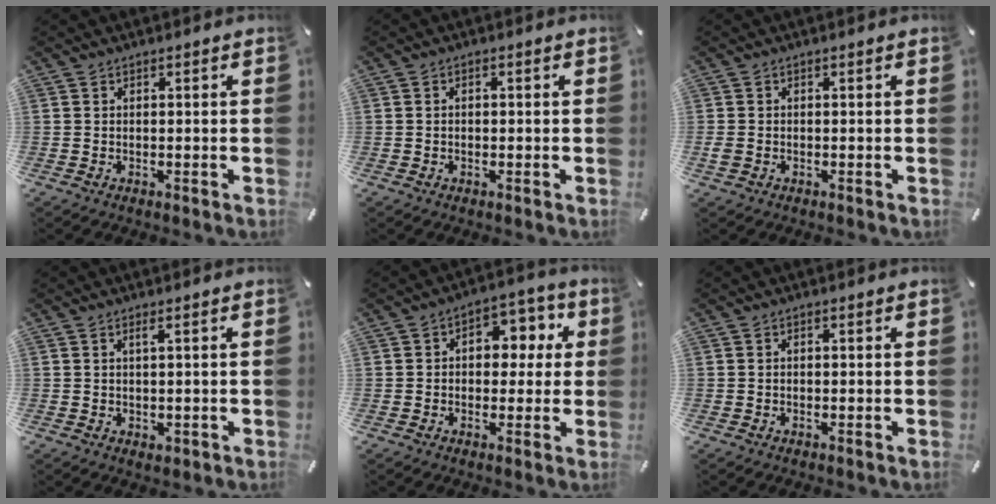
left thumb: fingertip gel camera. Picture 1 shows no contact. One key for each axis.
{"total": 1.0, "fx": -0.2, "fy": 0.6, "fz": 0.7, "tx": -0.013, "ty": 0.003, "tz": -0.005}
{"total": 1.4, "fx": -0.4, "fy": 1.1, "fz": 0.8, "tx": -0.019, "ty": 0.000, "tz": -0.009}
{"total": 1.5, "fx": 0.5, "fy": 0.6, "fz": 1.4, "tx": -0.026, "ty": 0.001, "tz": 0.008}
{"total": 7.6, "fx": 0.6, "fy": 5.9, "fz": 4.8, "tx": -0.057, "ty": 0.008, "tz": 0.003}
{"total": 0.6, "fx": -0.1, "fy": 0.4, "fz": 0.4, "tx": -0.009, "ty": 0.001, "tz": -0.004}